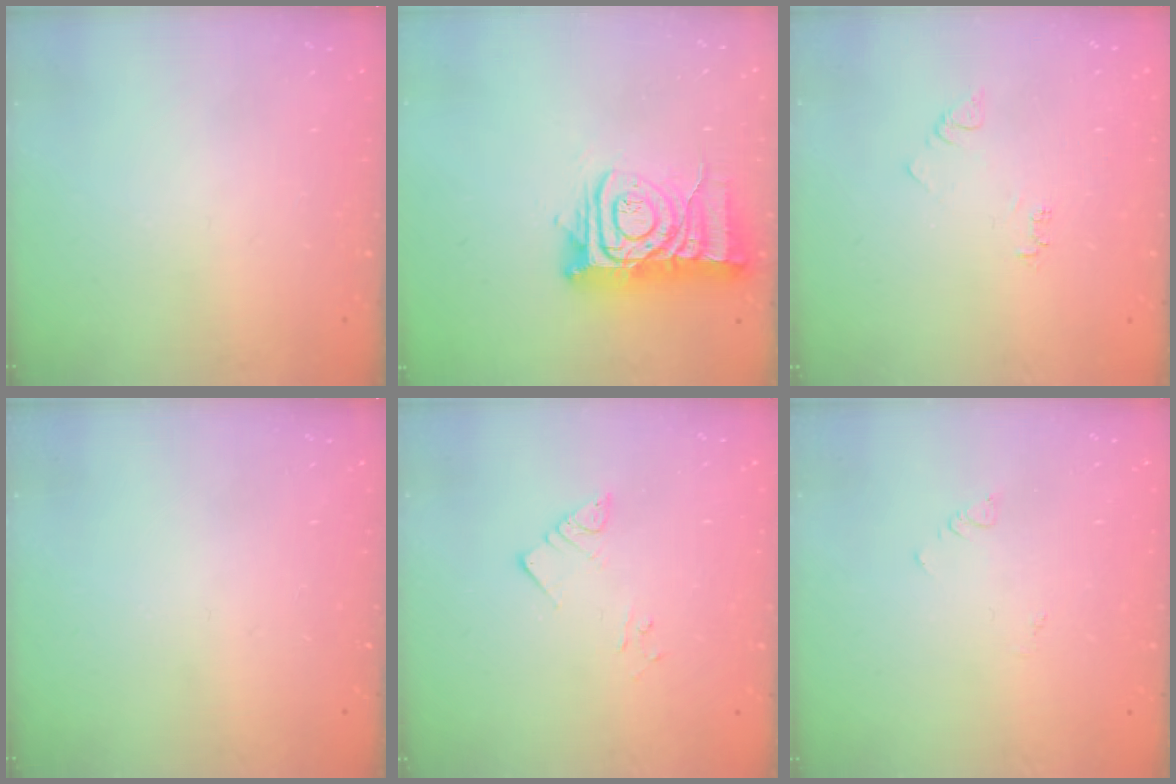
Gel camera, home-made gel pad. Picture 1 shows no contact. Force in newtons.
{"total": 12.8, "press": 12.8, "slide": 1.4}
{"total": 3.9, "press": 3.9, "slide": 0.5}
{"total": 0.0}
{"total": 3.7, "press": 3.7, "slide": 0.2}
{"total": 1.9, "press": 1.9, "slide": 0.4}